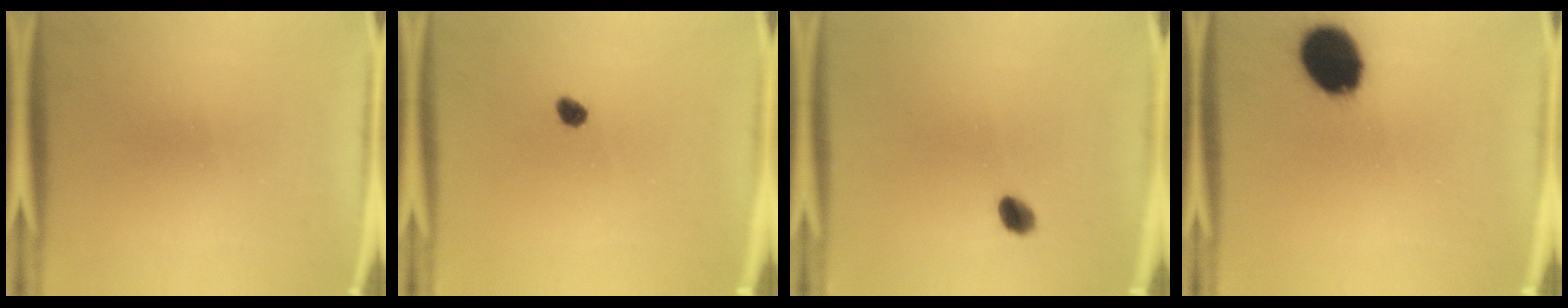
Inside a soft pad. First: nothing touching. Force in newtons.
{"total": 2.0}
{"total": 2.8}
{"total": 15.5}